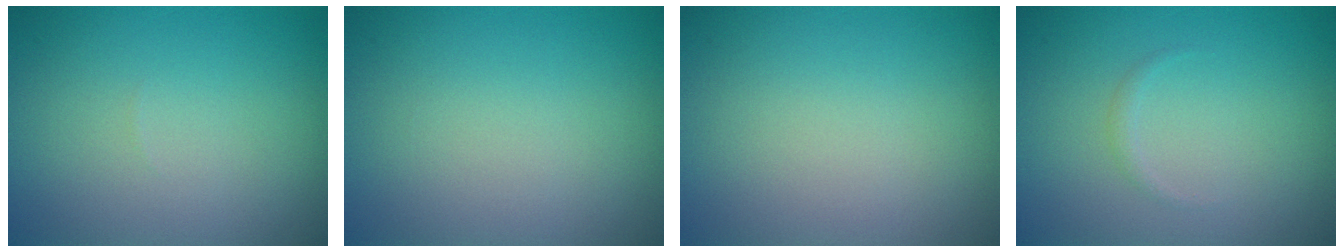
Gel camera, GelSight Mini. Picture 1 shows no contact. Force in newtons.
{"total": 0.0}
{"total": 0.0}
{"total": 0.6, "press": 0.6, "slide": 0.0}